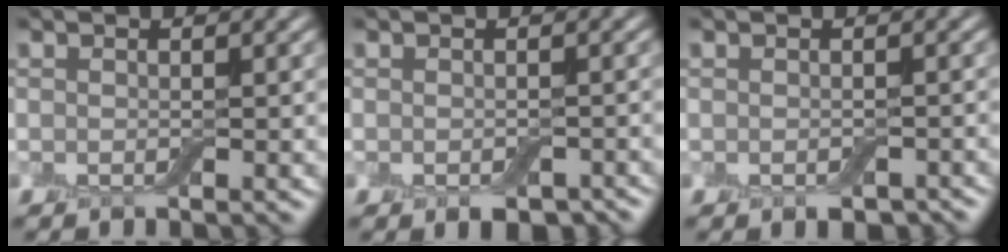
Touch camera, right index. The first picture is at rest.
{"total": 2.3, "force": [-1.3, 1.2, 1.5], "torque": [-0.021, -0.008, -0.014]}
{"total": 1.6, "force": [-0.9, 0.8, 1.0], "torque": [-0.015, -0.005, -0.011]}